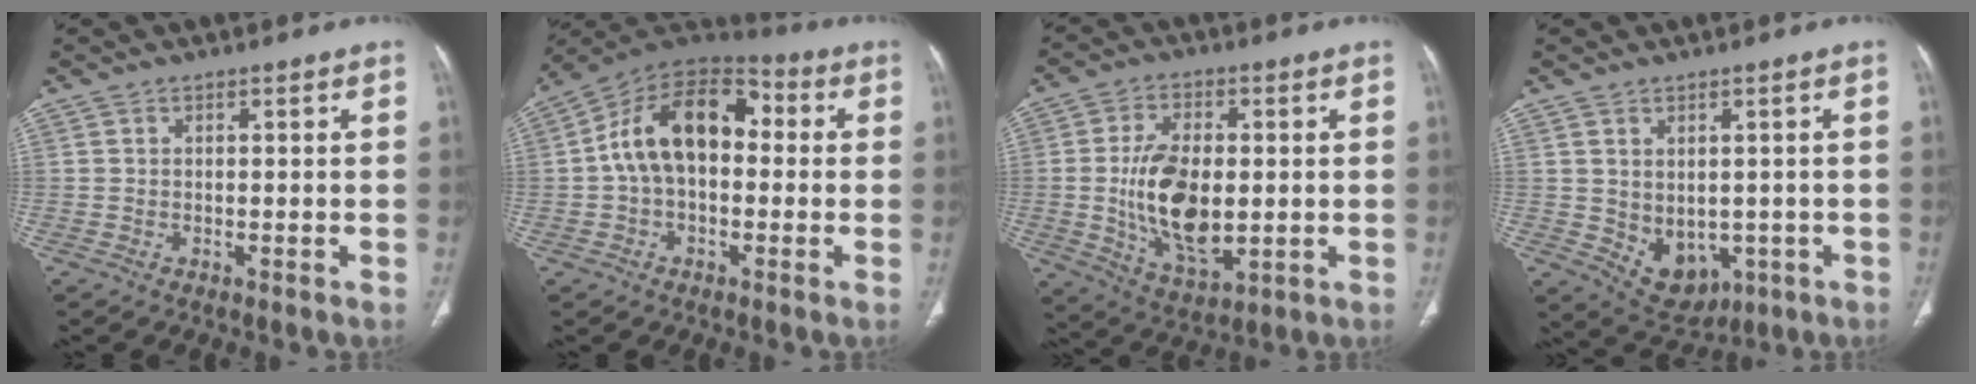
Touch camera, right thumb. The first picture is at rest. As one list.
[{"total": 15.7, "force": [0.8, 10.0, 12.1], "torque": [-0.186, 0.047, 0.001]}, {"total": 14.7, "force": [-0.5, 8.1, 12.3], "torque": [-0.213, -0.012, 0.001]}, {"total": 8.1, "force": [-1.4, 5.9, 5.3], "torque": [-0.058, -0.001, 0.006]}]